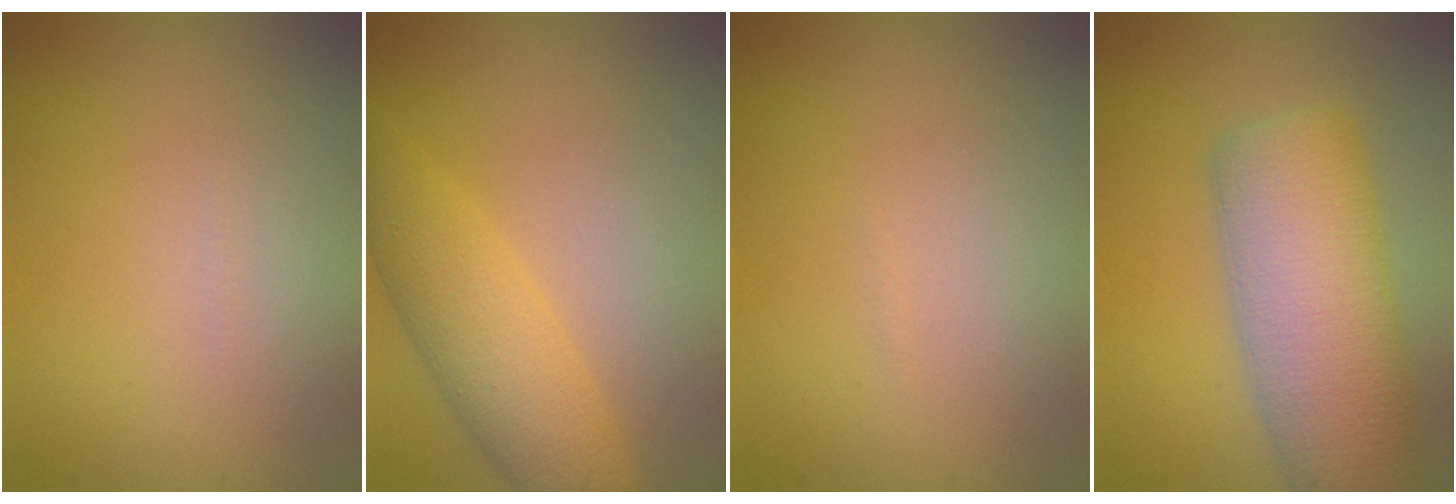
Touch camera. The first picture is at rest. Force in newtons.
{"total": 3.7, "press": 3.7, "slide": 0.1}
{"total": 0.0}
{"total": 10.0, "press": 9.9, "slide": 0.7}